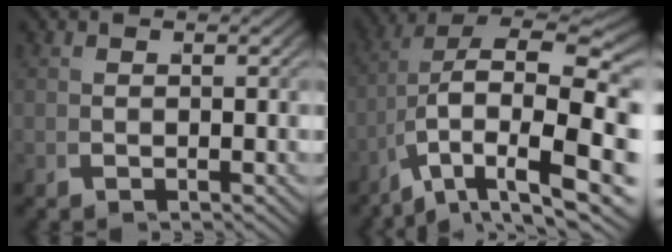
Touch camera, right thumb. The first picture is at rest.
{"total": 11.9, "force": [-0.6, 6.7, 9.8], "torque": [-0.165, -0.041, 0.011]}